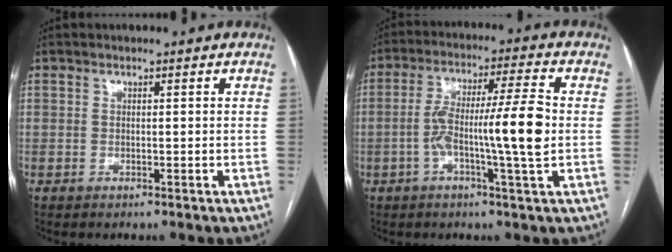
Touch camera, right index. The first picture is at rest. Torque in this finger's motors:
{"motor_torque": [0.35, -0.01, 0.44, 0.16]}